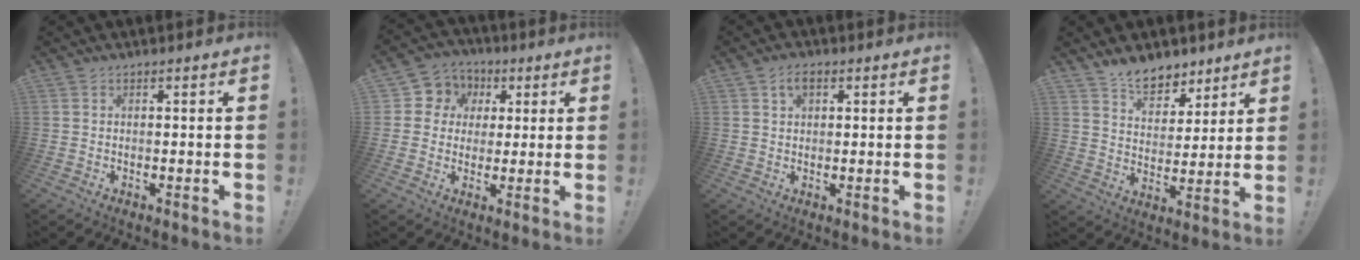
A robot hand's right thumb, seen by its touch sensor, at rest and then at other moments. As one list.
[{"total": 7.6, "force": [1.2, 7.3, 1.7], "torque": [-0.023, -0.004, 0.028]}, {"total": 3.7, "force": [1.7, 2.3, 2.4], "torque": [-0.038, 0.003, 0.029]}, {"total": 10.1, "force": [7.8, 5.4, 3.3], "torque": [-0.048, -0.054, 0.151]}]